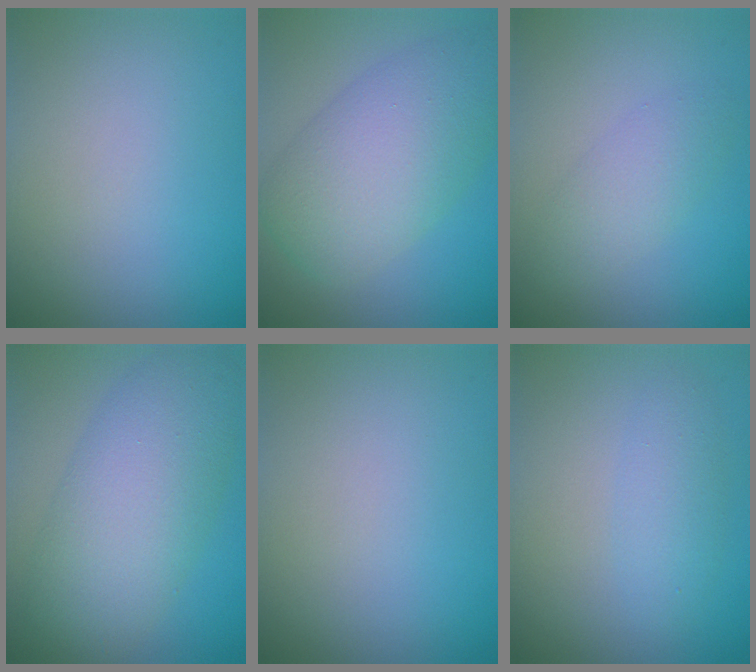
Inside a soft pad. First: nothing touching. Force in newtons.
{"total": 7.8, "press": 7.8, "slide": 0.5}
{"total": 2.5, "press": 2.5, "slide": 0.0}
{"total": 8.2, "press": 8.2, "slide": 0.2}
{"total": 0.0}
{"total": 2.2, "press": 2.2, "slide": 0.1}